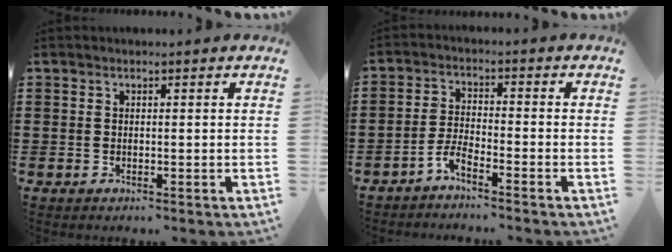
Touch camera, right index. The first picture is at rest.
{"total": 3.5, "force": [-3.2, 0.1, 1.5], "torque": [-0.045, -0.001, -0.068]}